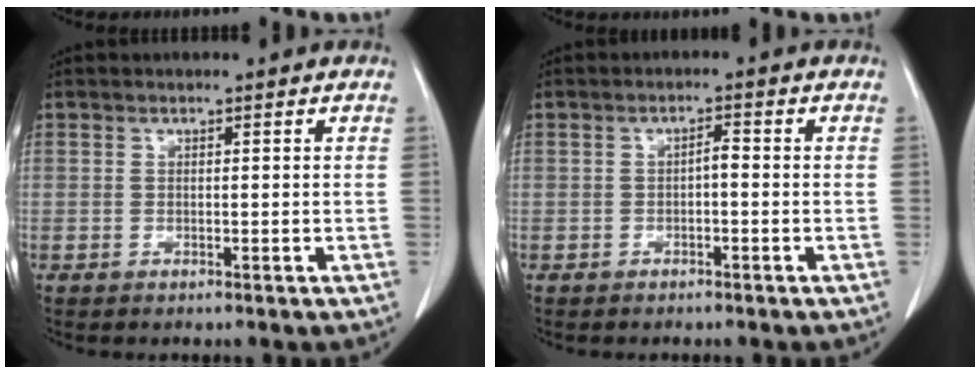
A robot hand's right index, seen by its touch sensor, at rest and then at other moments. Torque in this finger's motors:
{"motor_torque": [0.25, -0.21, 0.04, 0.04]}